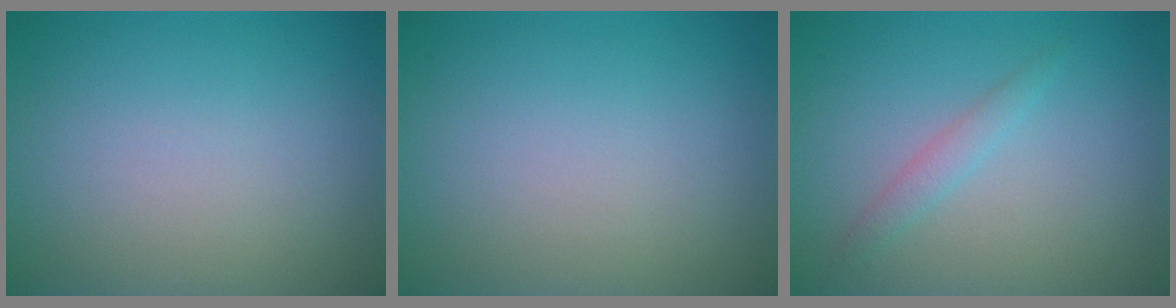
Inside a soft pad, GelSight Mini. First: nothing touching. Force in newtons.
{"total": 0.0}
{"total": 1.3, "press": 1.3, "slide": 0.1}